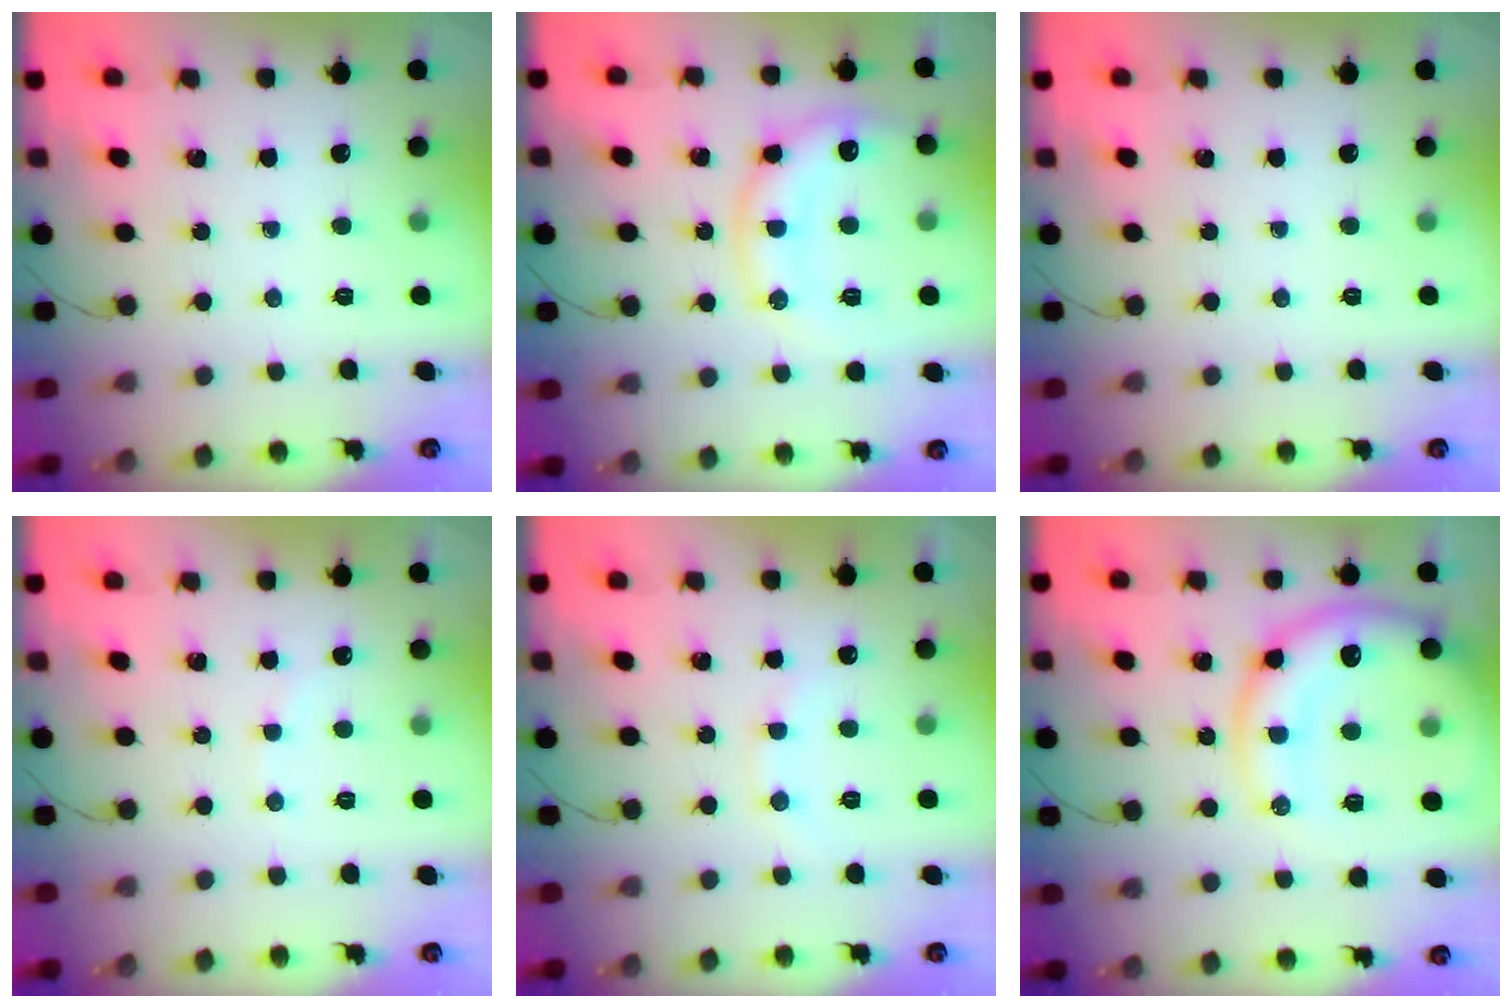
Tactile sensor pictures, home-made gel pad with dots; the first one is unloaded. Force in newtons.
{"total": 13.7, "press": 13.6, "slide": 1.4}
{"total": 0.0}
{"total": 2.8, "press": 2.7, "slide": 0.7}
{"total": 6.6, "press": 6.5, "slide": 1.1}
{"total": 17.2, "press": 16.8, "slide": 3.3}